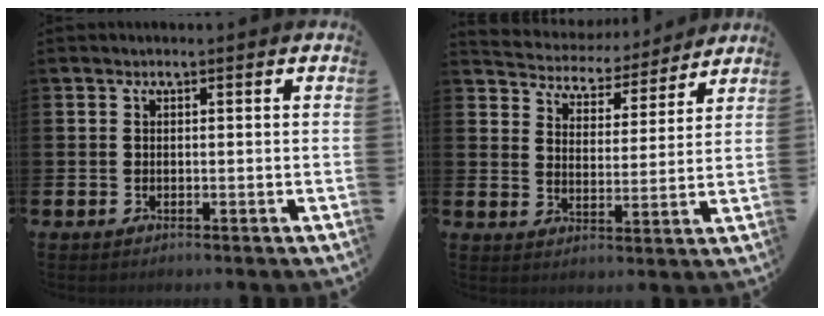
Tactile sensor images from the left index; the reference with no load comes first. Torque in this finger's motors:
{"motor_torque": [1.04, -1.10, 0.40, 0.03]}